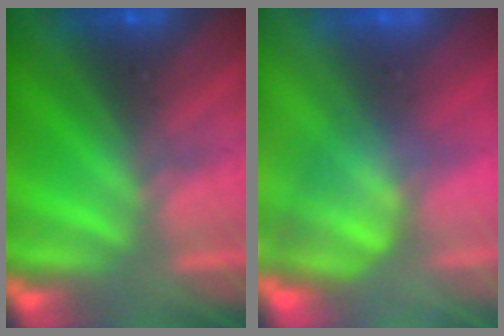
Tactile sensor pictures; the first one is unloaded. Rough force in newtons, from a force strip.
{"total": 2.9}